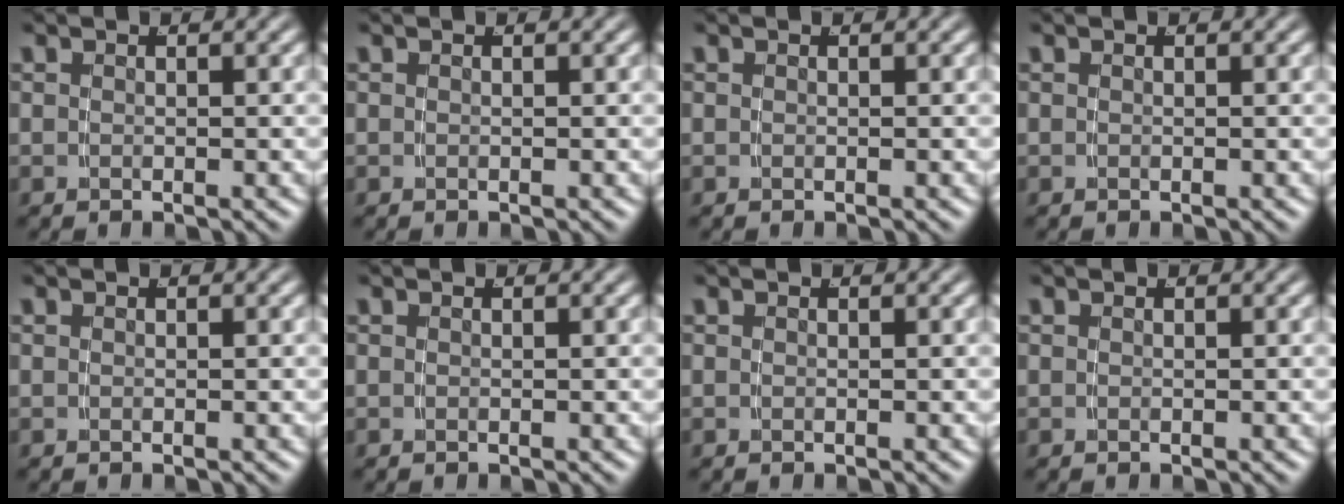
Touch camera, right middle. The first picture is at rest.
{"total": 0.0}
{"total": 0.0}
{"total": 0.0}
{"total": 0.0}
{"total": 0.0}
{"total": 0.0}
{"total": 0.0}